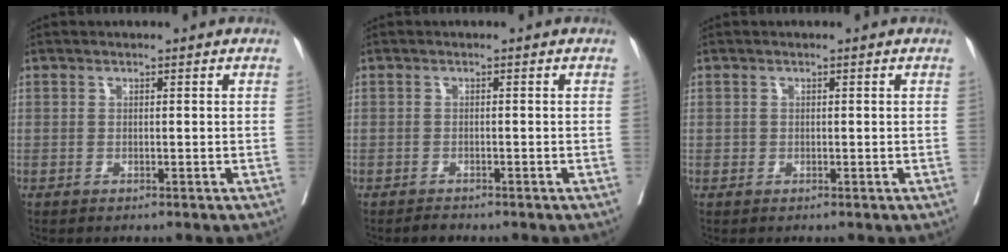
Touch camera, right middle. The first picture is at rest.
{"total": 0.9, "force": [-0.9, 0.2, 0.1], "torque": [-0.002, 0.000, -0.012]}
{"total": 0.0}